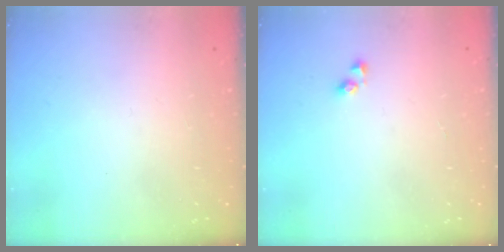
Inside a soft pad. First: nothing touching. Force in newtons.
{"total": 2.8, "press": 2.8, "slide": 0.3}